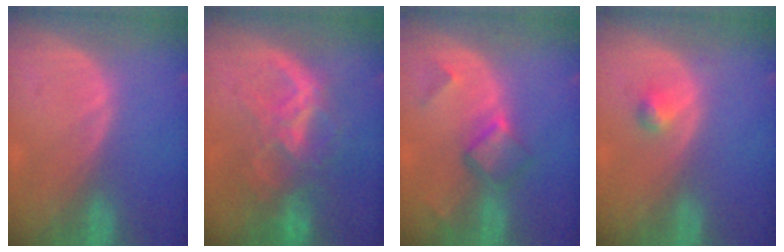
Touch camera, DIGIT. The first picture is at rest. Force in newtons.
{"total": 8.7, "press": 7.6, "slide": 4.4}
{"total": 5.3, "press": 5.0, "slide": 2.0}
{"total": 1.7, "press": 1.7, "slide": 0.2}